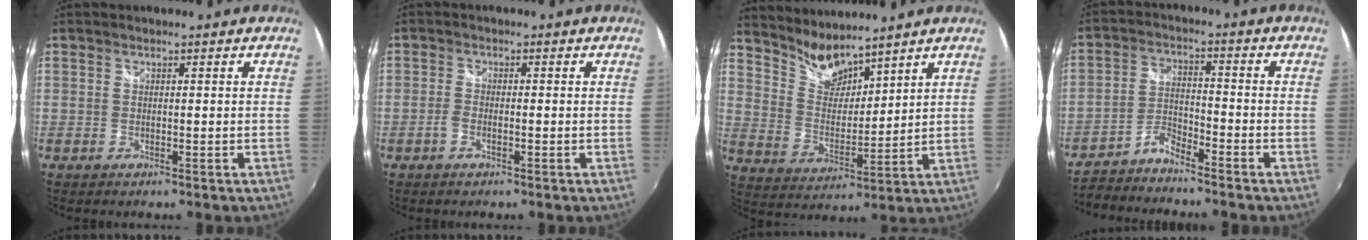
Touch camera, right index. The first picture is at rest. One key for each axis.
{"total": 1.9, "fx": -1.1, "fy": 0.8, "fz": 1.3, "tx": -0.040, "ty": 0.004, "tz": -0.027}
{"total": 7.9, "fx": 7.3, "fy": 1.5, "fz": 2.4, "tx": -0.043, "ty": -0.013, "tz": 0.150}
{"total": 5.5, "fx": -5.2, "fy": 0.5, "fz": 1.7, "tx": -0.048, "ty": 0.015, "tz": -0.106}